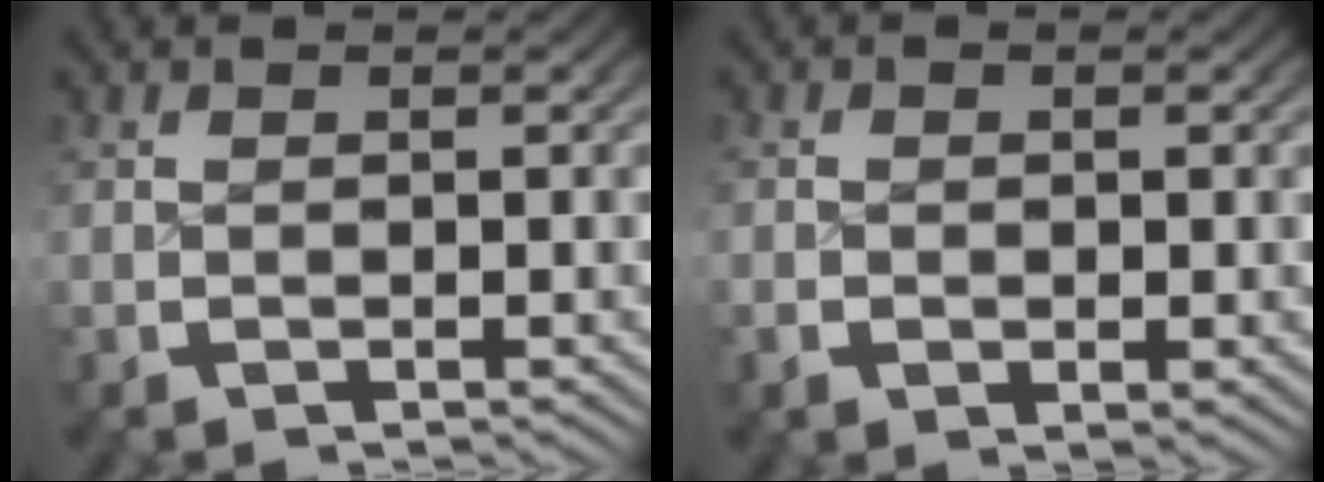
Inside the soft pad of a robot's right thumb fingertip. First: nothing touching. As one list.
[{"total": 1.2, "force": [-0.2, 0.8, 0.8], "torque": [-0.017, -0.007, -0.002]}]